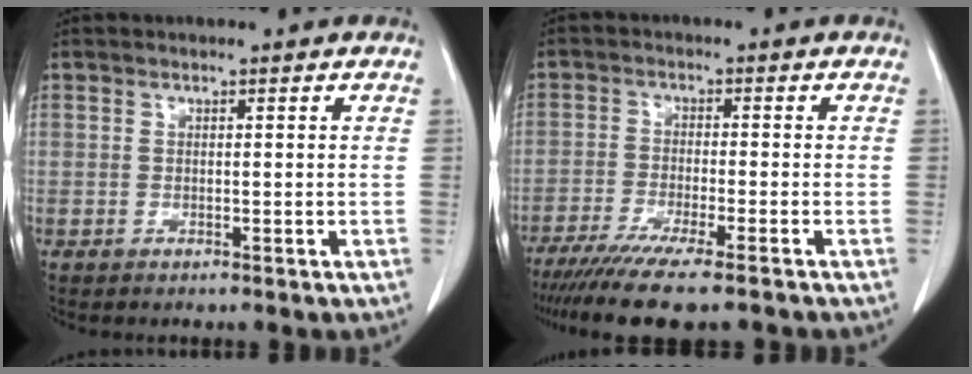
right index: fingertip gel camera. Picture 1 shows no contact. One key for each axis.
{"total": 11.5, "fx": -9.1, "fy": 0.5, "fz": 7.0, "tx": -0.104, "ty": -0.028, "tz": -0.144}